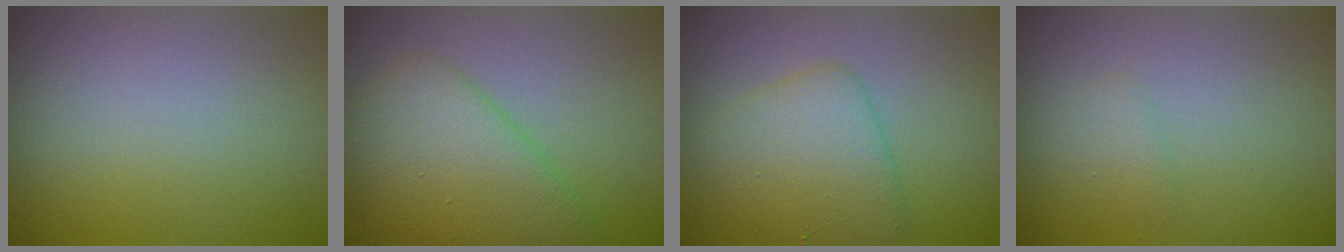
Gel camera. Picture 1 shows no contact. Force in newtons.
{"total": 5.4, "press": 5.4, "slide": 0.2}
{"total": 4.2, "press": 4.2, "slide": 0.2}
{"total": 1.0, "press": 1.0, "slide": 0.1}